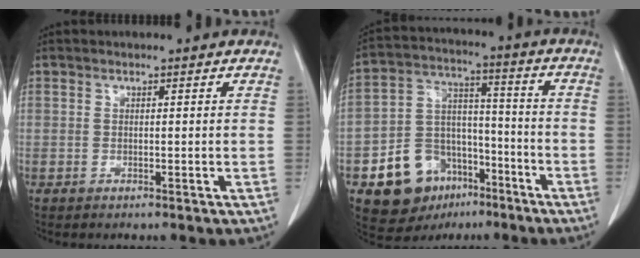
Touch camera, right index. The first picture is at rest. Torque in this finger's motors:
{"motor_torque": [0.27, -0.27, -0.06, -0.10]}